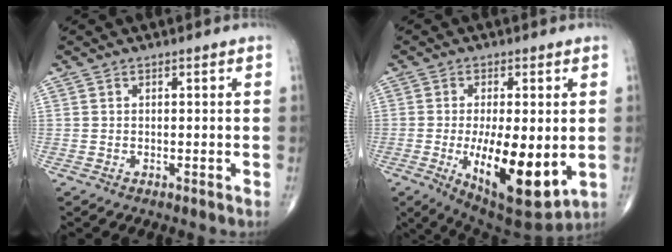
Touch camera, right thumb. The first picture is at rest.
{"total": 15.9, "force": [-2.8, 5.9, 14.5], "torque": [-0.233, -0.029, -0.028]}